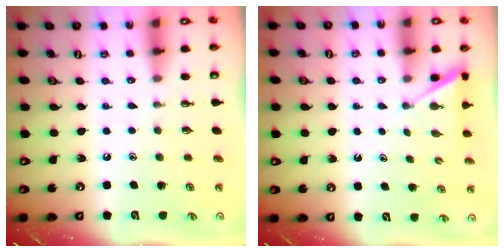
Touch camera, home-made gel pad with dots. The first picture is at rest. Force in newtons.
{"total": 2.0, "press": 2.0, "slide": 0.3}